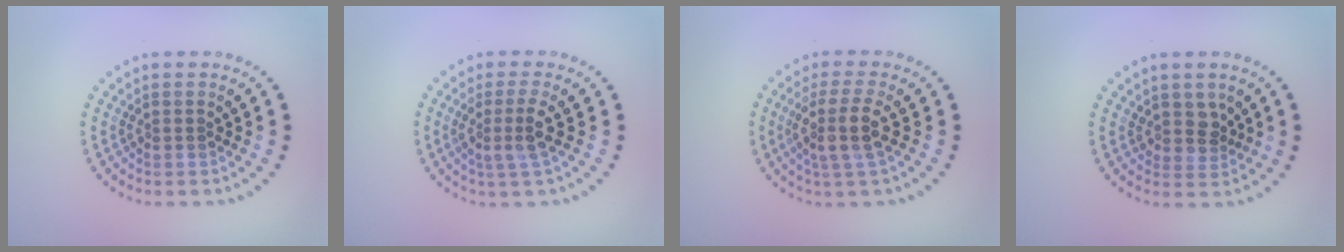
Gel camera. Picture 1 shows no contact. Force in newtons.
{"total": 2.5, "press": 1.9, "slide": 1.6}
{"total": 3.3, "press": 2.7, "slide": 1.9}
{"total": 1.9, "press": 1.5, "slide": 1.2}